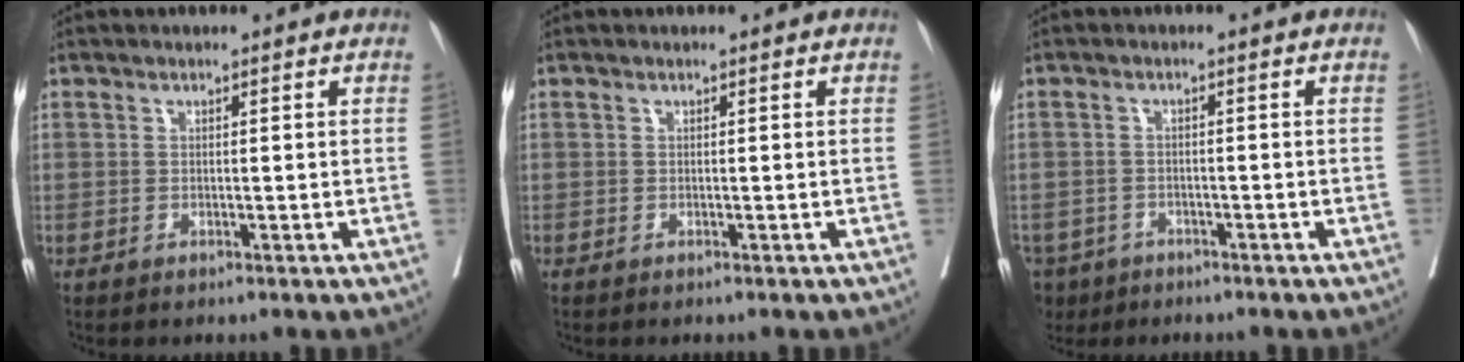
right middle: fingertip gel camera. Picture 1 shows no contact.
{"total": 0.0}
{"total": 6.0, "force": [-4.1, 4.2, 0.8], "torque": [-0.019, 0.001, -0.068]}